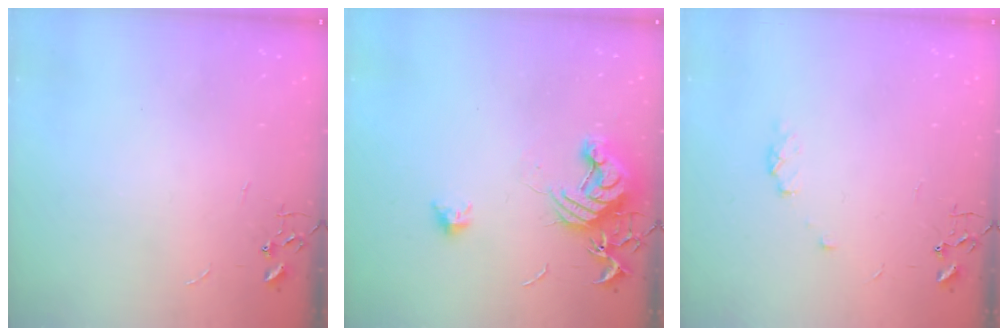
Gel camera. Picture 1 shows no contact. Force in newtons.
{"total": 13.3, "press": 13.3, "slide": 1.0}
{"total": 4.1, "press": 4.0, "slide": 0.6}